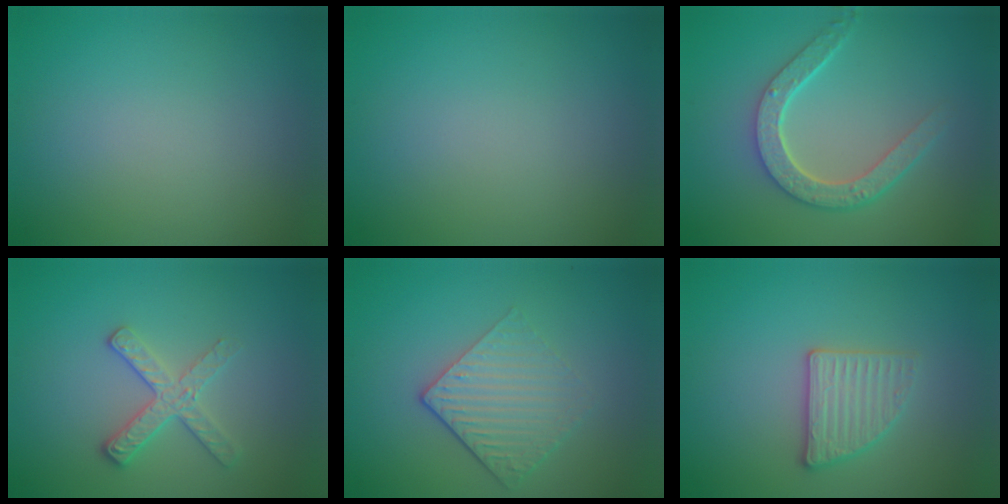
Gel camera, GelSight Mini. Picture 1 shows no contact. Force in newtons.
{"total": 0.0}
{"total": 4.6, "press": 3.5, "slide": 2.9}
{"total": 2.7, "press": 2.5, "slide": 1.1}
{"total": 4.3, "press": 2.9, "slide": 3.1}
{"total": 2.7, "press": 2.6, "slide": 0.8}